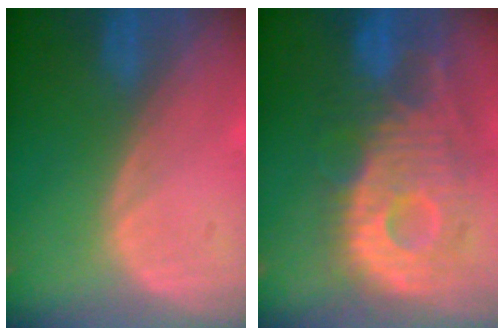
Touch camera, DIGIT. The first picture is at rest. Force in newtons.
{"total": 12.2, "press": 10.8, "slide": 5.6}